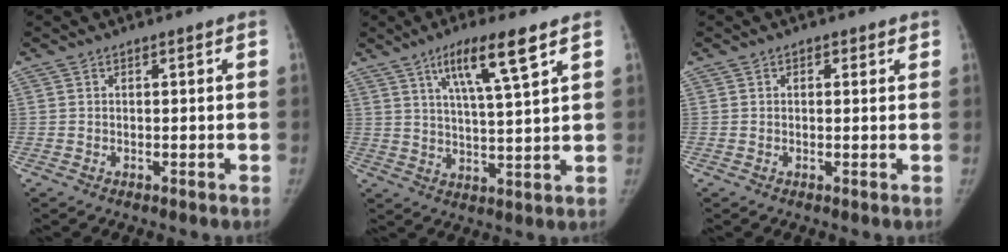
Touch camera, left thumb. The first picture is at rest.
{"total": 10.4, "force": [5.7, 1.1, 8.6], "torque": [-0.150, -0.025, 0.101]}
{"total": 1.3, "force": [0.7, 0.9, 0.6], "torque": [0.010, -0.001, 0.004]}